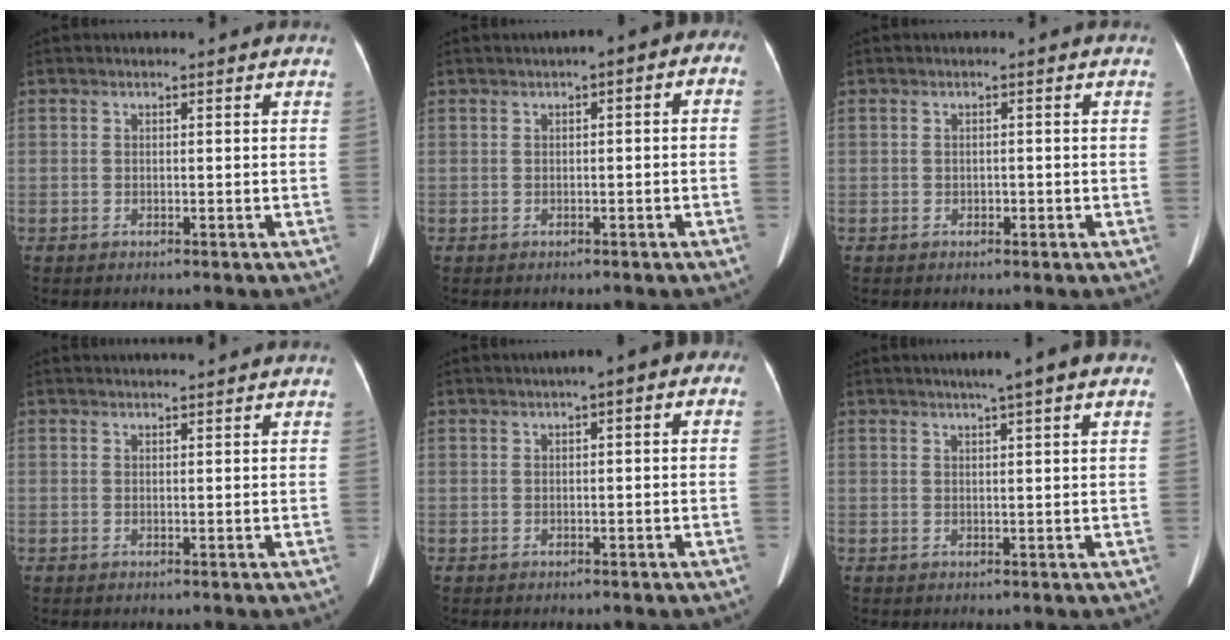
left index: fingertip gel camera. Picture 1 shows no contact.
{"total": 3.6, "force": [0.4, 1.4, 3.4], "torque": [-0.034, 0.028, -0.003]}
{"total": 0.7, "force": [-0.3, 0.6, 0.3], "torque": [-0.004, 0.002, -0.005]}
{"total": 2.1, "force": [2.0, -0.5, 0.6], "torque": [-0.006, 0.015, 0.035]}
{"total": 4.0, "force": [1.2, 1.1, 3.7], "torque": [-0.041, 0.022, 0.007]}
{"total": 6.3, "force": [3.9, 0.4, 5.0], "torque": [-0.064, 0.028, 0.046]}